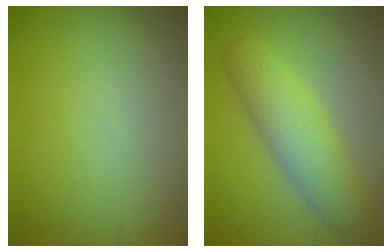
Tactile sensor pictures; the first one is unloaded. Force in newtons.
{"total": 4.9, "press": 4.9, "slide": 0.1}